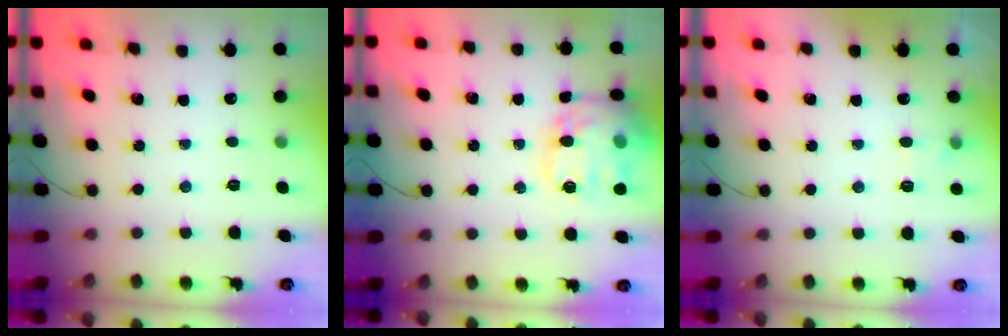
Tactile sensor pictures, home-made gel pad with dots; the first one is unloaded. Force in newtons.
{"total": 18.4, "press": 18.3, "slide": 2.3}
{"total": 4.7, "press": 4.4, "slide": 1.6}